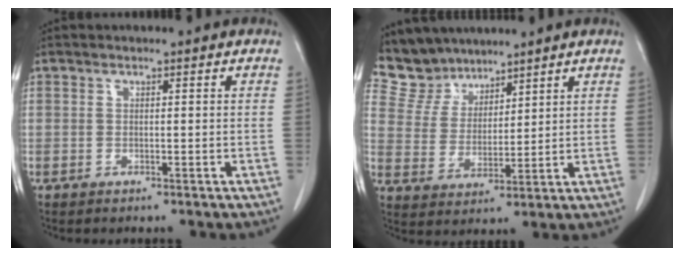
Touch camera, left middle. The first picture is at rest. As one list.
[{"total": 7.3, "force": [6.7, 2.9, 0.0], "torque": [-0.013, 0.013, 0.145]}]